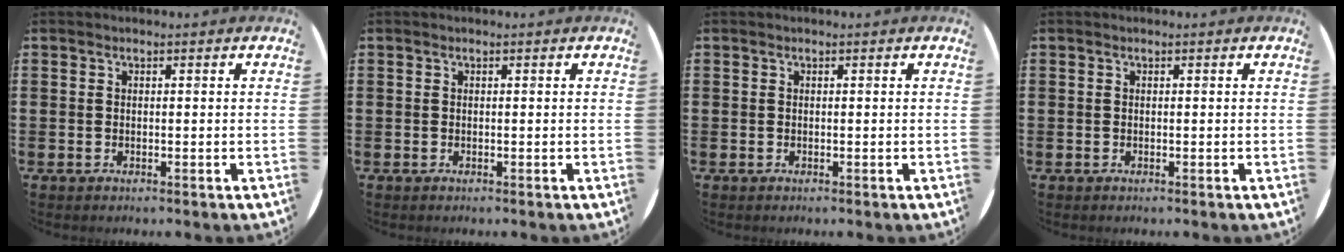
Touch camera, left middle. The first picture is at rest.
{"total": 0.0}
{"total": 0.0}
{"total": 0.0}